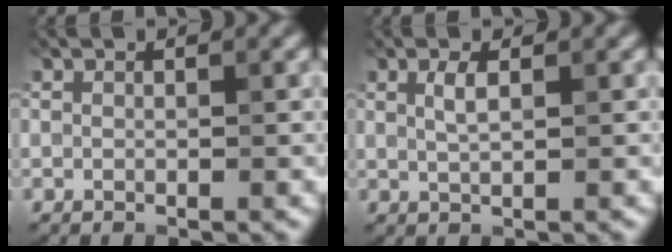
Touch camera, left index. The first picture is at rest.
{"total": 1.5, "force": [0.6, 0.3, 1.3], "torque": [-0.029, 0.004, 0.013]}